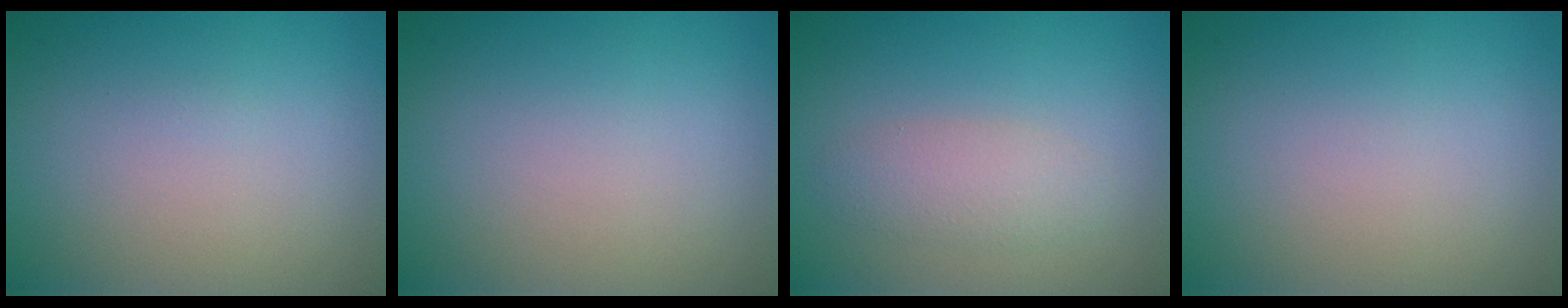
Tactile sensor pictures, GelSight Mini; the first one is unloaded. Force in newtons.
{"total": 0.0}
{"total": 2.3, "press": 2.3, "slide": 0.2}
{"total": 0.0}